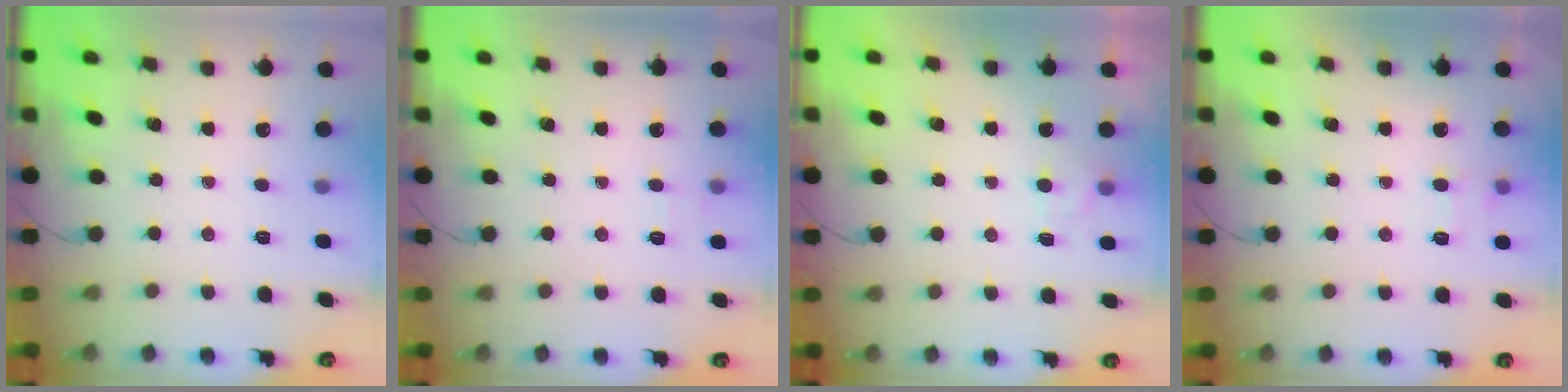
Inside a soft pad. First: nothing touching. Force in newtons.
{"total": 4.1, "press": 3.9, "slide": 1.2}
{"total": 2.5, "press": 2.0, "slide": 1.5}
{"total": 8.8, "press": 8.6, "slide": 1.7}